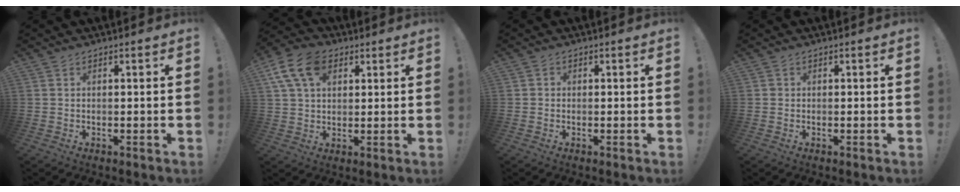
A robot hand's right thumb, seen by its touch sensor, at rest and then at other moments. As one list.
[{"total": 13.0, "force": [5.4, 8.6, 8.0], "torque": [-0.158, -0.009, 0.105]}, {"total": 0.9, "force": [-0.4, 0.8, 0.2], "torque": [-0.010, 0.005, -0.006]}, {"total": 0.6, "force": [0.0, 0.6, 0.1], "torque": [-0.006, 0.004, 0.001]}]